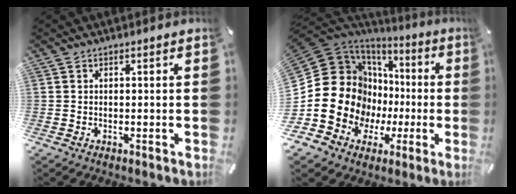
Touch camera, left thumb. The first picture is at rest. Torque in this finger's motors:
{"motor_torque": [1.36, 2.32, 1.43, 1.34, 0.47]}